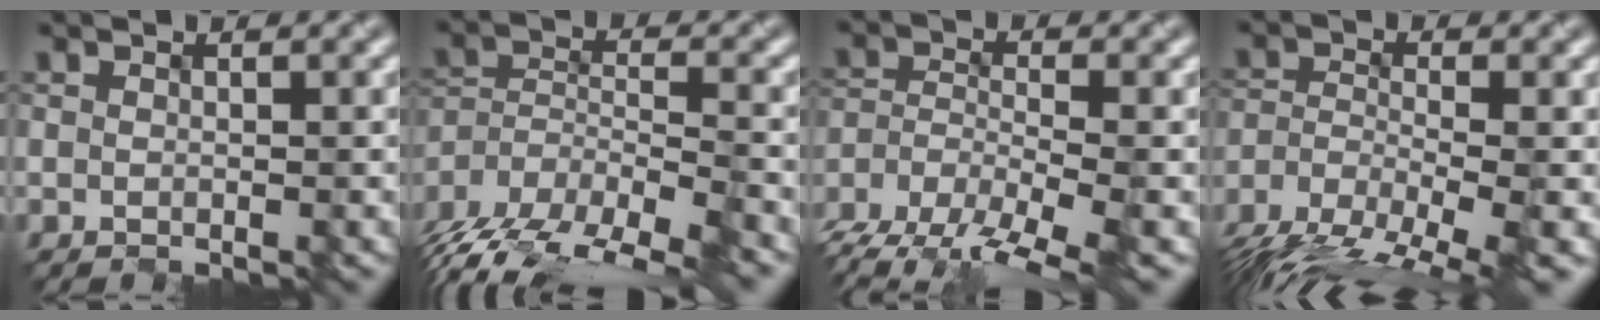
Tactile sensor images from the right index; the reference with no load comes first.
{"total": 14.5, "force": [-12.0, 6.0, 5.6], "torque": [-0.114, -0.009, -0.154]}
{"total": 8.7, "force": [-6.4, 3.2, 5.0], "torque": [-0.101, -0.021, -0.113]}
{"total": 9.1, "force": [-6.8, 3.1, 5.3], "torque": [-0.105, -0.023, -0.120]}